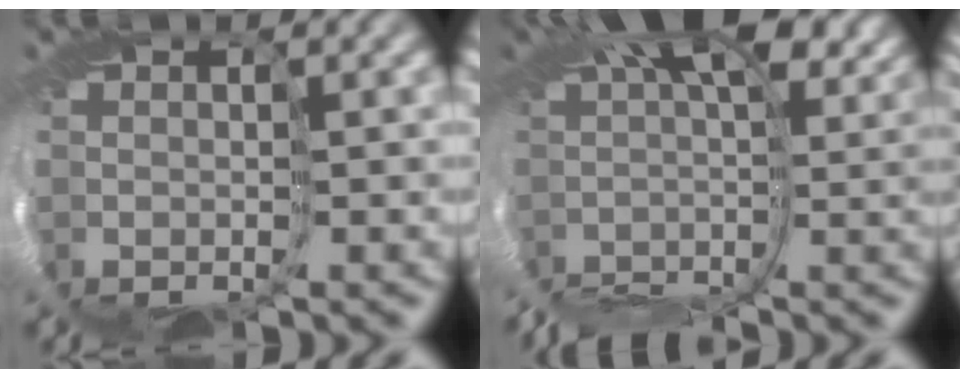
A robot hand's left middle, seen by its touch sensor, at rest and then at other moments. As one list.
[{"total": 6.2, "force": [-0.9, 2.3, 5.7], "torque": [-0.084, 0.015, -0.034]}]